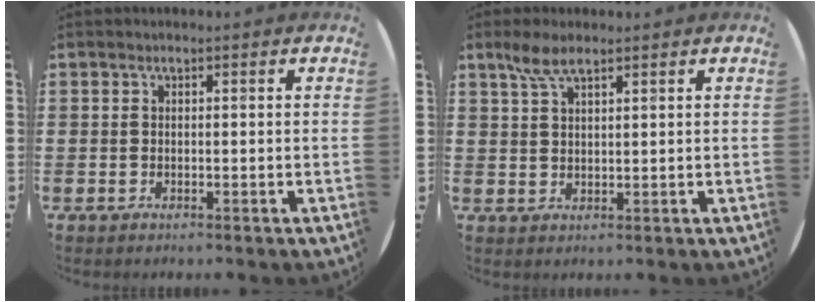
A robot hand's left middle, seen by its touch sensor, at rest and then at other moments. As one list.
[{"total": 3.9, "force": [2.7, 1.2, 2.6], "torque": [-0.057, 0.006, 0.049]}]